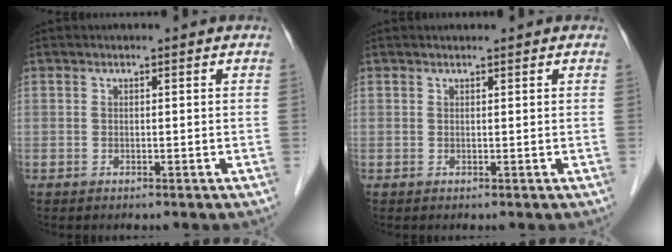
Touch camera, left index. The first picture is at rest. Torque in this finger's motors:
{"motor_torque": [-0.09, 0.04, -0.36, -0.01]}